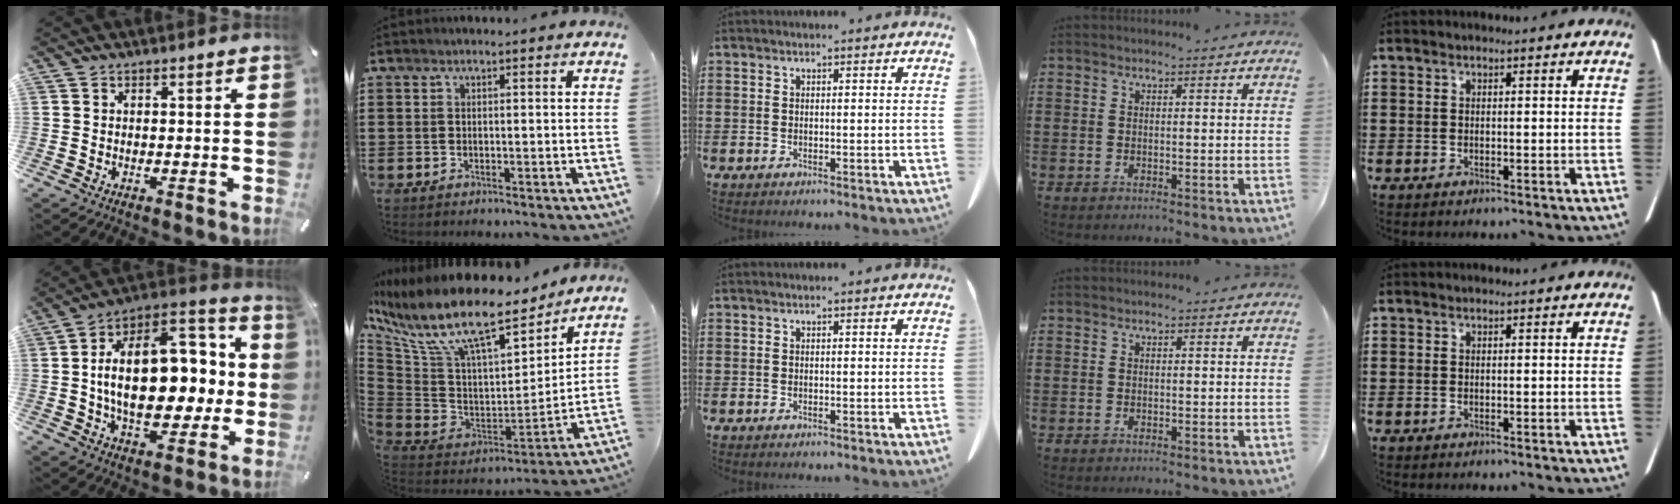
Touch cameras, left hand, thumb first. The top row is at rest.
{"thumb": {"total": 25.0, "force": [1.6, 15.6, 19.5], "torque": [-0.324, -0.011, 0.036]}, "index": {"total": 15.3, "force": [10.6, 4.2, 10.1], "torque": [-0.226, -0.070, 0.178]}}